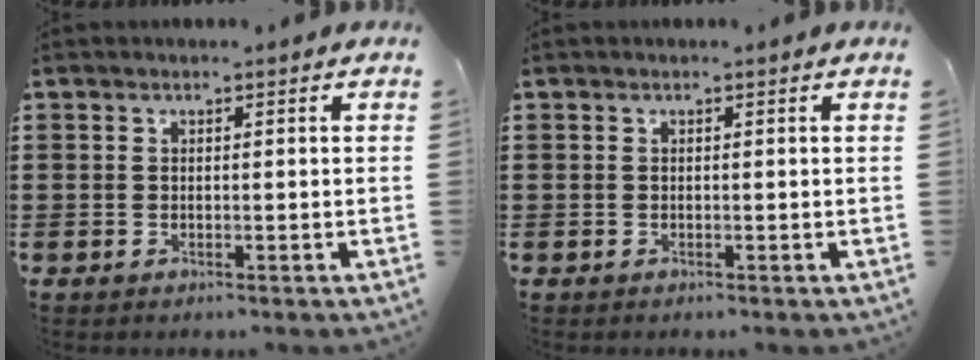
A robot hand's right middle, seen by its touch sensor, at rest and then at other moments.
{"total": 0.0}